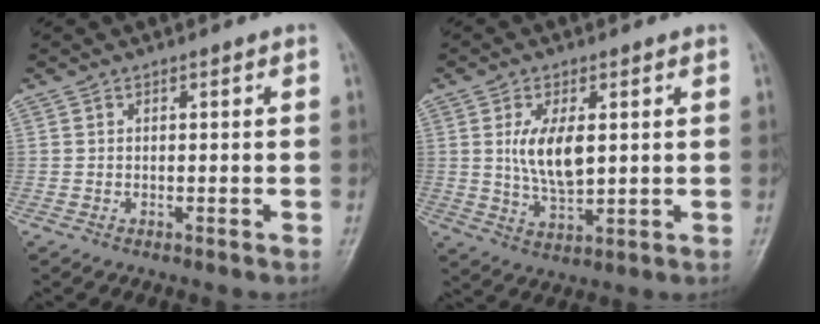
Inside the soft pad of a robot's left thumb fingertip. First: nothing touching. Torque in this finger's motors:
{"motor_torque": [0.09, 0.59, 0.96, -0.30, 0.17]}